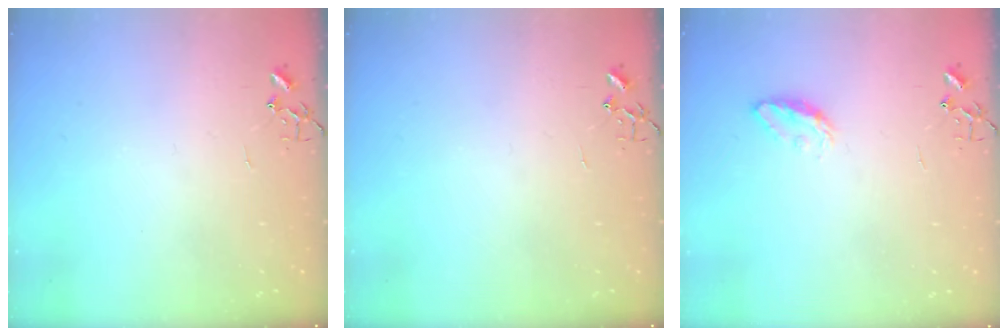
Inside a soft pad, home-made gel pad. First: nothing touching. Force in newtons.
{"total": 0.0}
{"total": 5.9, "press": 5.8, "slide": 0.7}